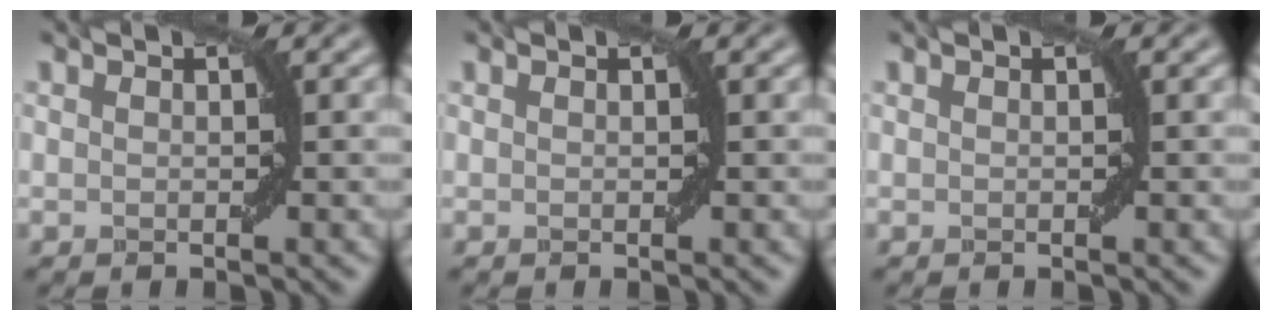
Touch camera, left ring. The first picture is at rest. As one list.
[{"total": 0.0}, {"total": 0.0}]